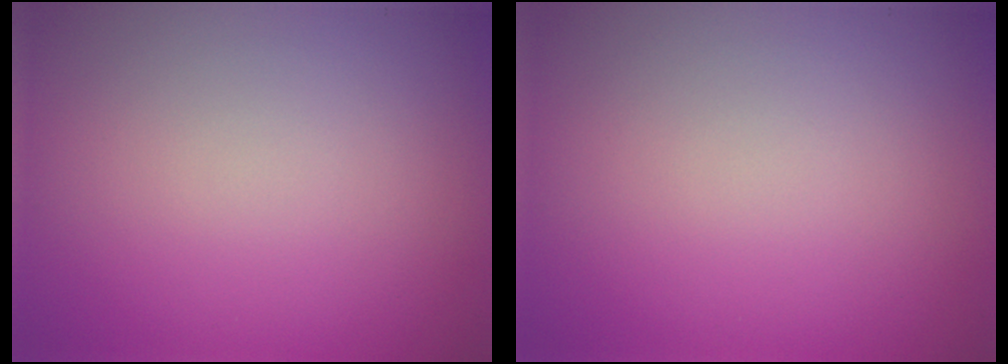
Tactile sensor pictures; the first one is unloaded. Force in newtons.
{"total": 0.0}